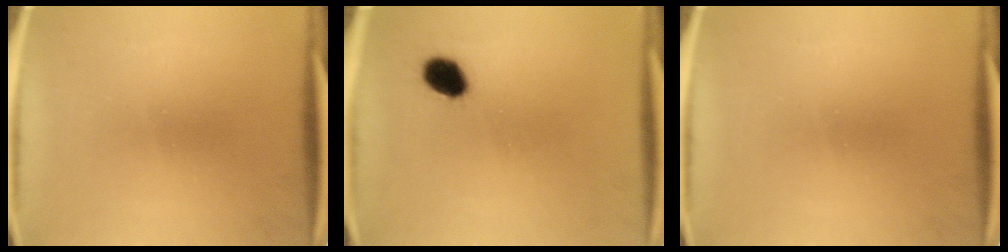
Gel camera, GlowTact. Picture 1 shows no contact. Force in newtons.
{"total": 5.6}
{"total": 0.0}